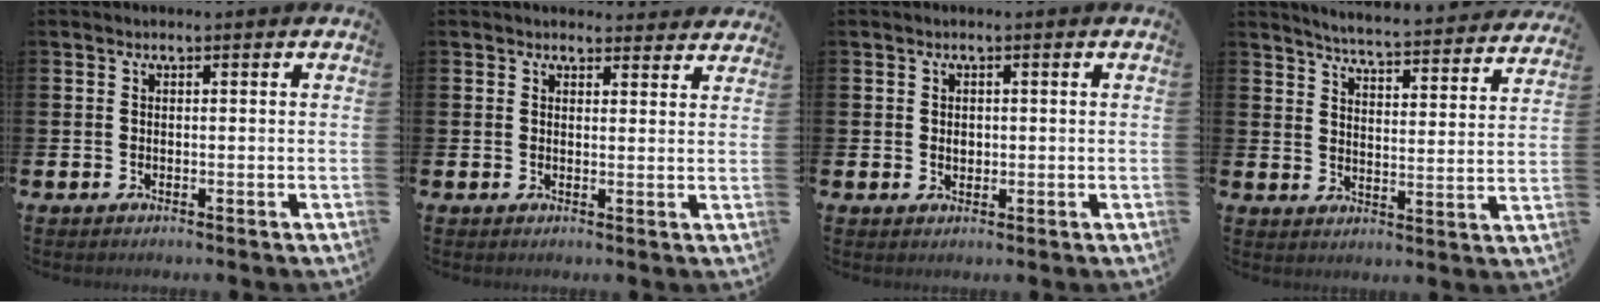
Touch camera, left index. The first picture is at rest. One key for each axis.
{"total": 2.6, "fx": 2.5, "fy": 0.7, "fz": -0.1, "tx": 0.017, "ty": -0.017, "tz": 0.043}
{"total": 1.2, "fx": 0.2, "fy": 1.0, "fz": 0.7, "tx": -0.002, "ty": 0.003, "tz": -0.001}
{"total": 5.2, "fx": 5.1, "fy": -0.2, "fz": 0.9, "tx": -0.034, "ty": -0.048, "tz": 0.084}